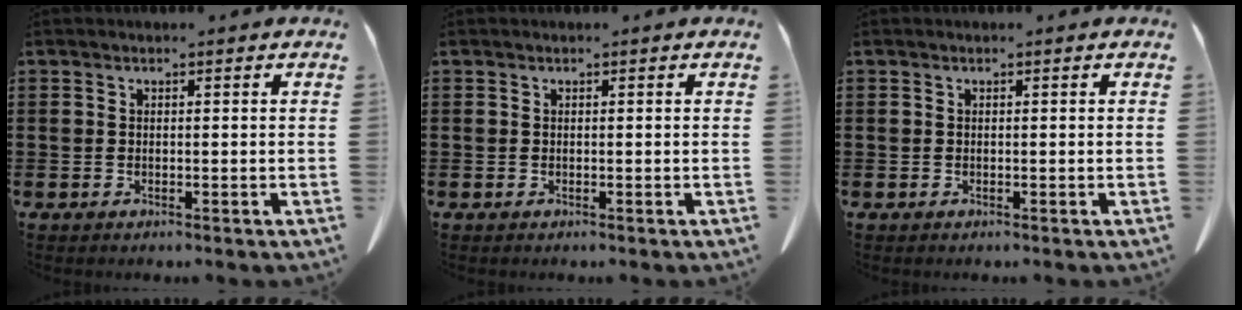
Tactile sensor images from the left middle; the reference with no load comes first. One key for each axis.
{"total": 0.0}
{"total": 0.0}